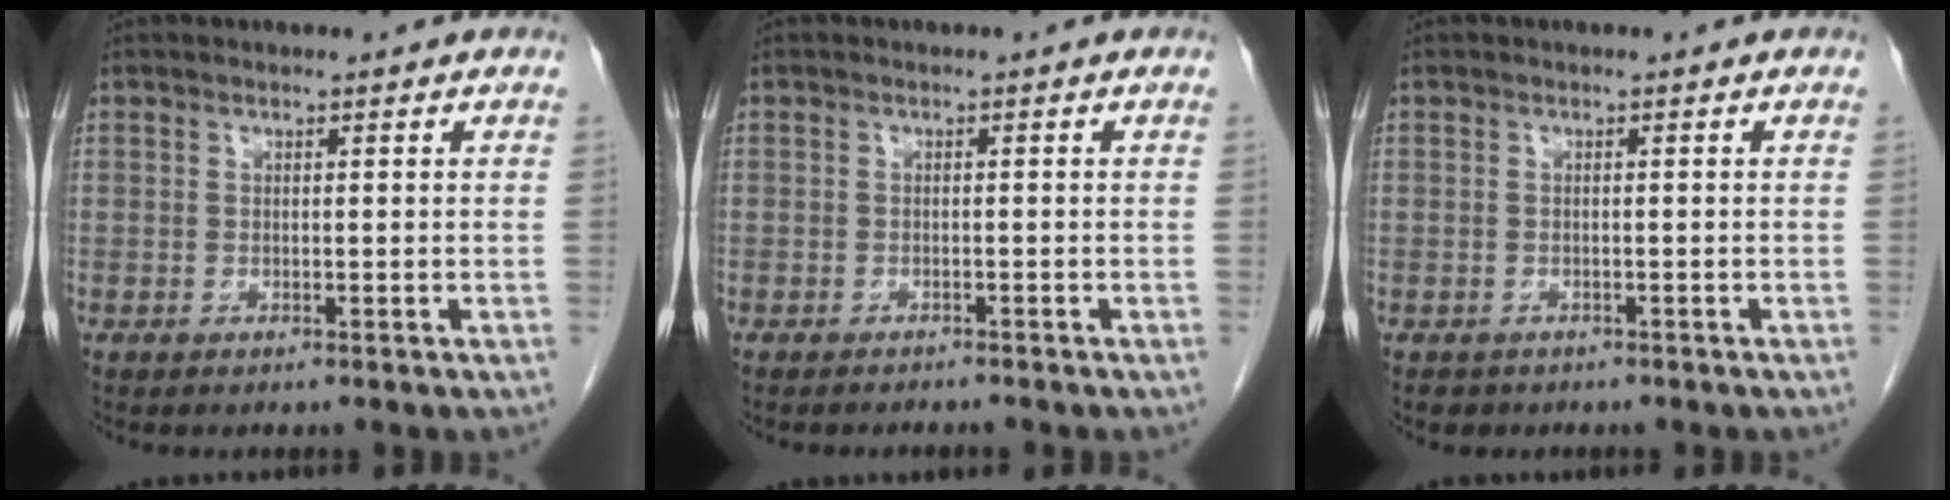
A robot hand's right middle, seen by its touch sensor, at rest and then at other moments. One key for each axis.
{"total": 1.9, "fx": -1.8, "fy": 0.2, "fz": 0.2, "tx": 0.001, "ty": -0.003, "tz": -0.023}
{"total": 1.2, "fx": -0.9, "fy": 0.8, "fz": 0.0, "tx": -0.011, "ty": -0.001, "tz": -0.012}